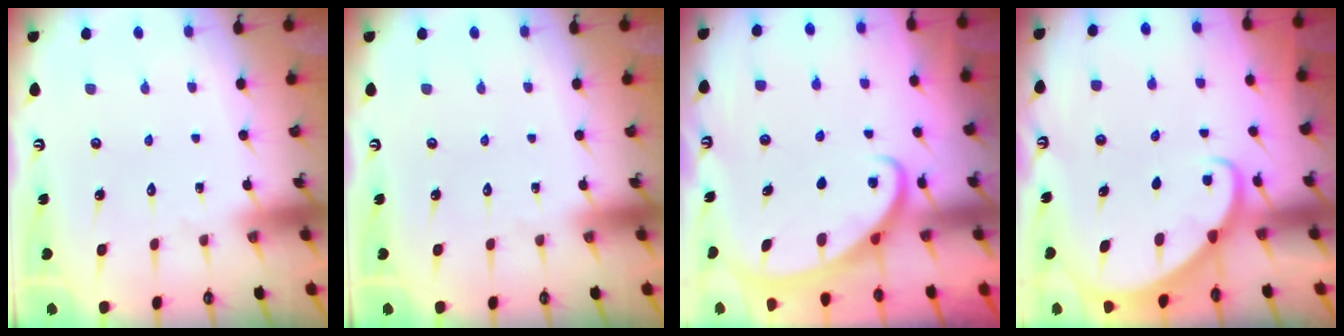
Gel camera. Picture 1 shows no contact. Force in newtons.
{"total": 0.0}
{"total": 2.6, "press": 2.6, "slide": 0.3}
{"total": 2.7, "press": 2.6, "slide": 0.4}